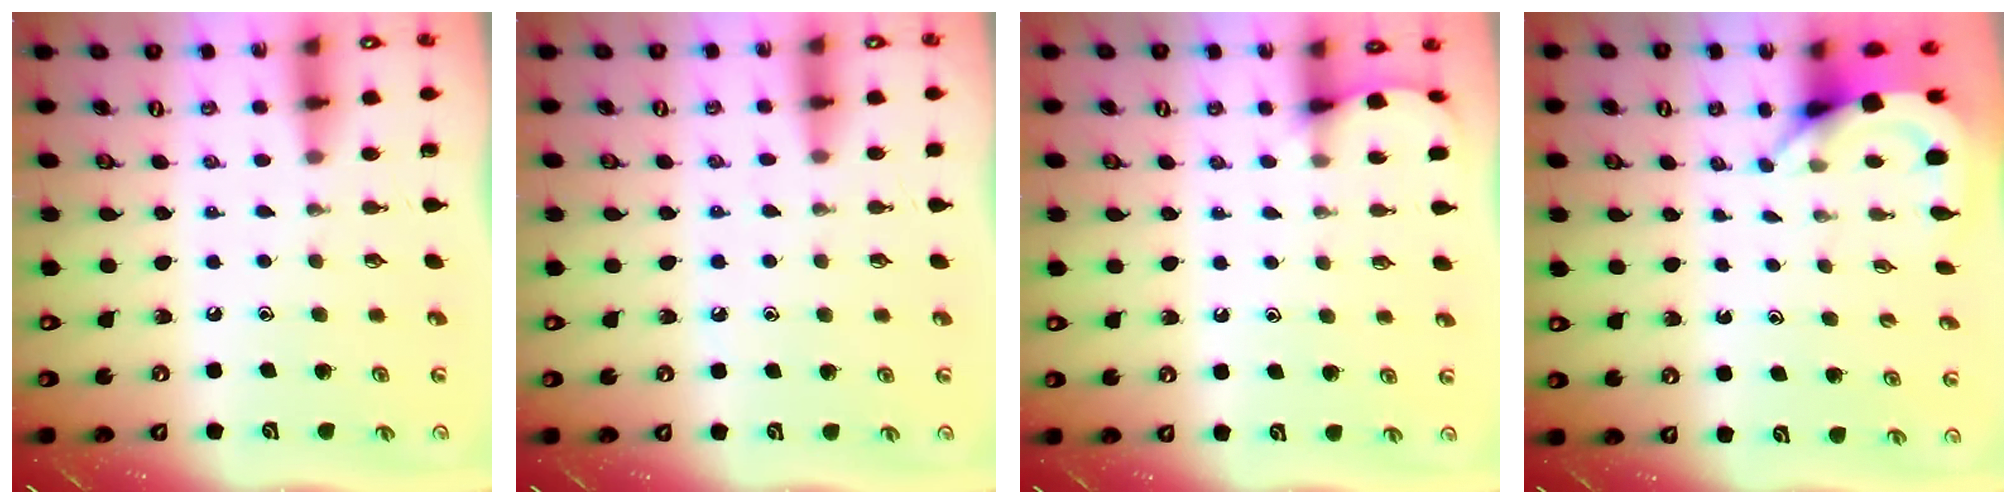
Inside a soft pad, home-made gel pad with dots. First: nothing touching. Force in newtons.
{"total": 4.4, "press": 4.3, "slide": 0.6}
{"total": 3.5, "press": 3.5, "slide": 0.5}
{"total": 3.5, "press": 3.5, "slide": 0.2}